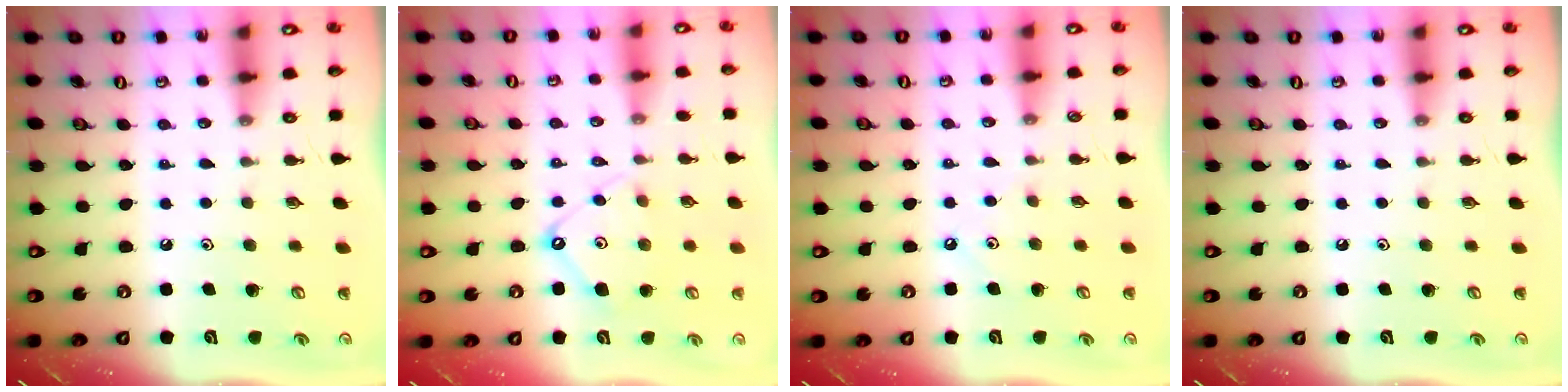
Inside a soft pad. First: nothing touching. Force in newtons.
{"total": 10.4, "press": 10.3, "slide": 1.0}
{"total": 3.3, "press": 3.2, "slide": 0.5}
{"total": 0.0}